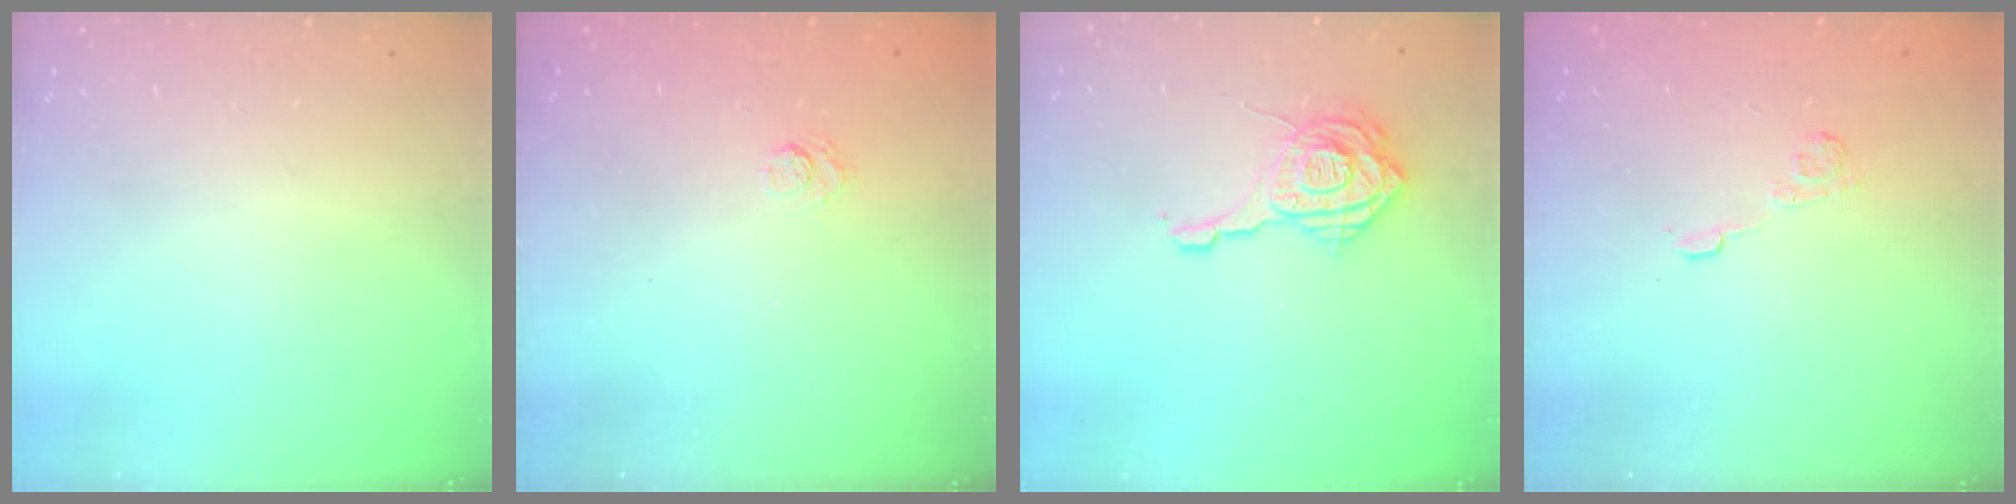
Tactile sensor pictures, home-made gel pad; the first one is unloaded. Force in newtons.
{"total": 2.6, "press": 2.3, "slide": 1.3}
{"total": 13.9, "press": 13.8, "slide": 1.5}
{"total": 2.7, "press": 2.3, "slide": 1.4}